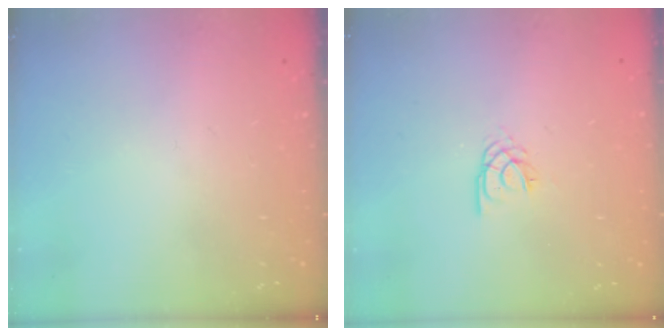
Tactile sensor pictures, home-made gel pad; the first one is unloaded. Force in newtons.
{"total": 2.2, "press": 2.2, "slide": 0.4}